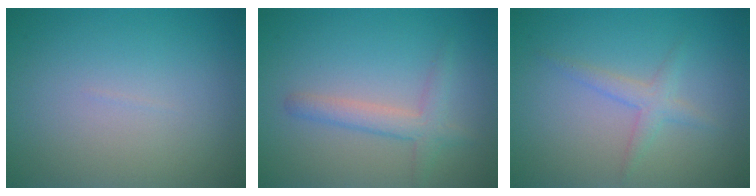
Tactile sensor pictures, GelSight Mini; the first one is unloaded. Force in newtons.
{"total": 2.5, "press": 2.5, "slide": 0.2}
{"total": 1.8, "press": 1.8, "slide": 0.0}